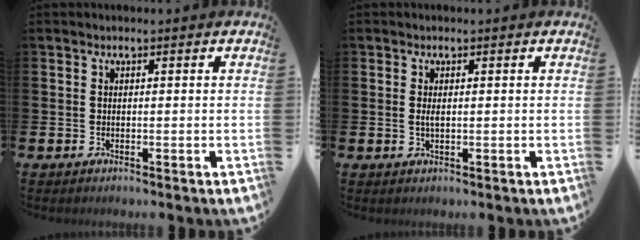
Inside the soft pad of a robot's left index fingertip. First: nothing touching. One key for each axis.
{"total": 1.2, "fx": 0.2, "fy": 0.4, "fz": 1.1, "tx": -0.019, "ty": 0.001, "tz": 0.001}